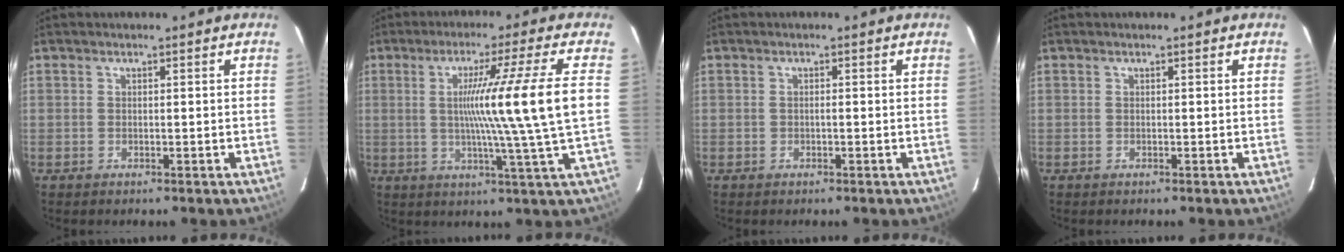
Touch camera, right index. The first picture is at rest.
{"total": 14.6, "force": [1.2, -3.3, 14.1], "torque": [-0.222, -0.010, 0.018]}
{"total": 0.6, "force": [-0.1, 0.2, 0.5], "torque": [-0.012, 0.000, -0.001]}
{"total": 0.0}